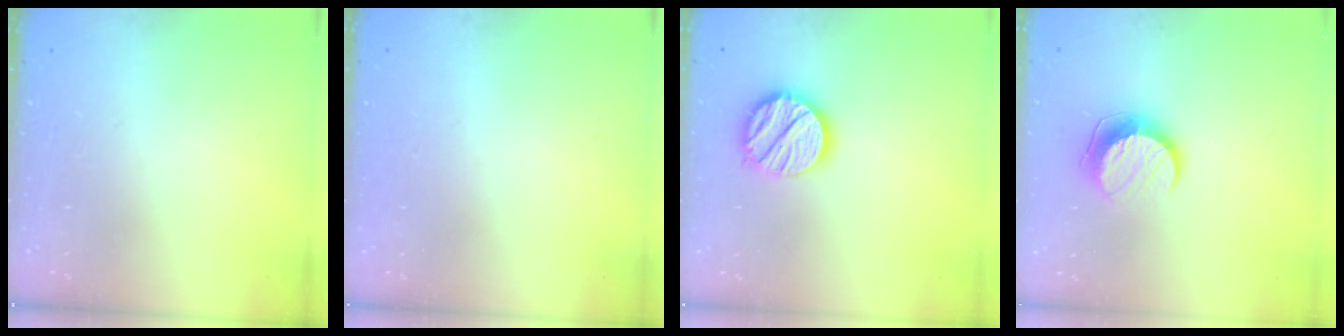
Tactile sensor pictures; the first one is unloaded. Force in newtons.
{"total": 0.6, "press": 0.5, "slide": 0.1}
{"total": 15.9, "press": 15.9, "slide": 1.5}
{"total": 9.7, "press": 9.7, "slide": 0.7}